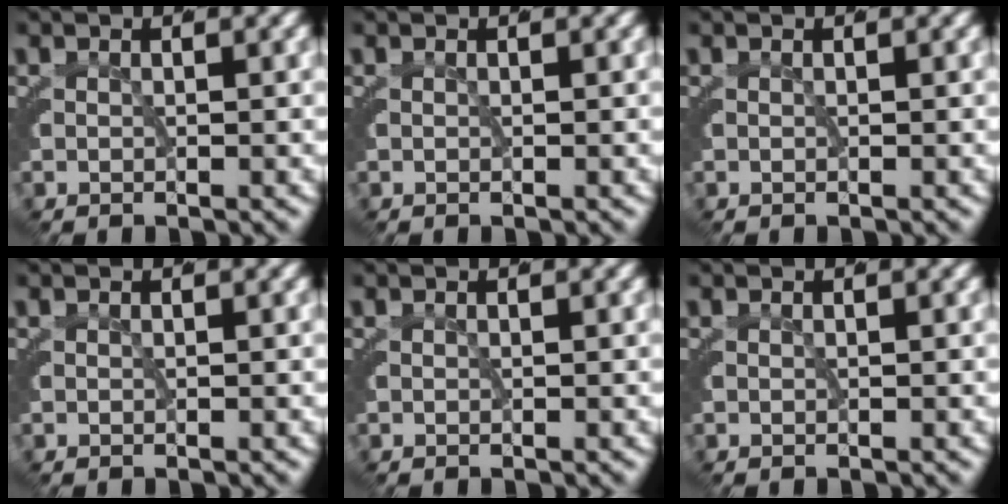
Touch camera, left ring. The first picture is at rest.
{"total": 0.0}
{"total": 0.0}
{"total": 0.0}
{"total": 0.0}
{"total": 0.0}